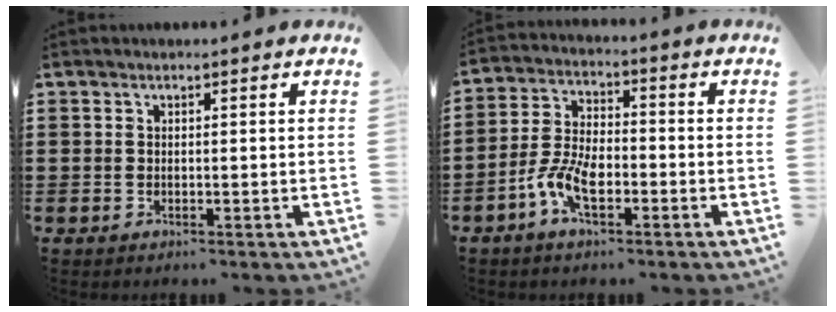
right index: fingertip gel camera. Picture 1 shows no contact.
{"total": 7.1, "force": [-3.1, 3.3, 5.4], "torque": [-0.132, -0.002, -0.066]}